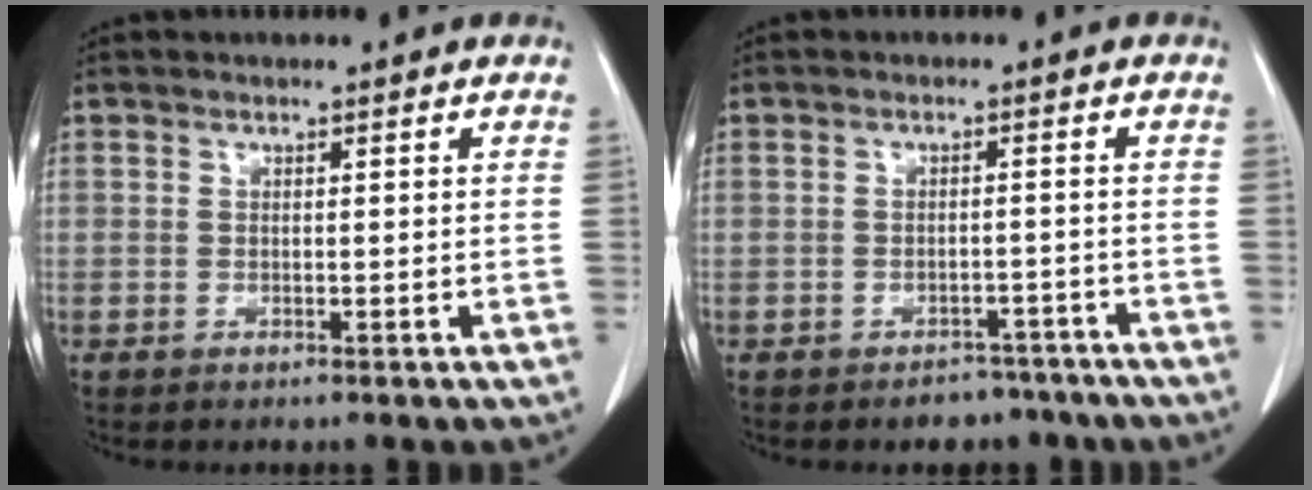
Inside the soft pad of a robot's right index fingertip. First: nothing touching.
{"total": 4.2, "force": [-3.3, 2.4, 0.8], "torque": [-0.004, 0.011, -0.040]}